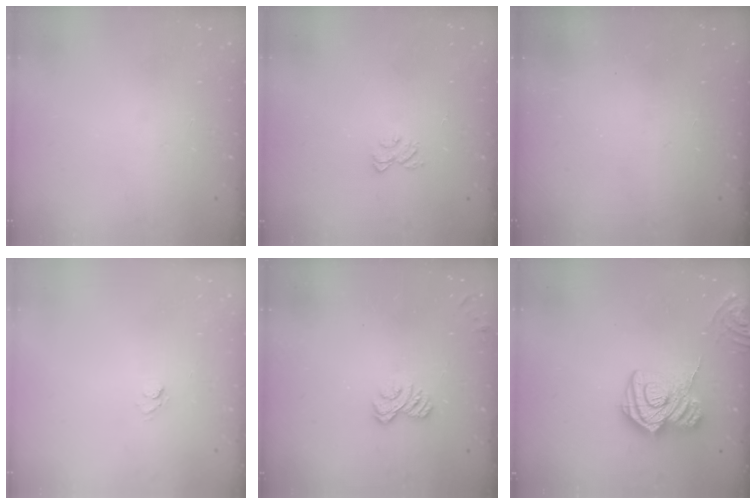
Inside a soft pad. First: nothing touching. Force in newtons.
{"total": 5.4, "press": 5.4, "slide": 0.5}
{"total": 2.5, "press": 2.4, "slide": 0.8}
{"total": 3.6, "press": 3.4, "slide": 1.1}
{"total": 3.4, "press": 3.2, "slide": 1.1}
{"total": 16.0, "press": 15.9, "slide": 1.7}